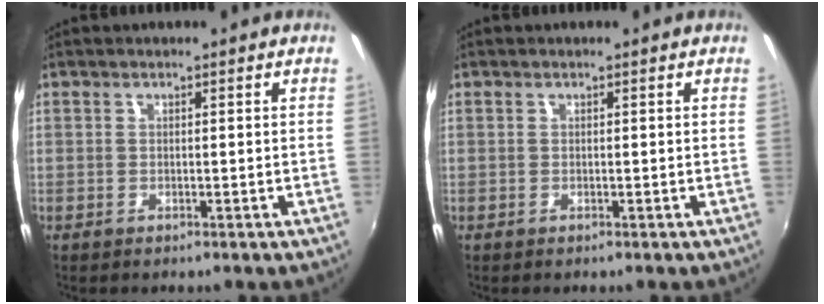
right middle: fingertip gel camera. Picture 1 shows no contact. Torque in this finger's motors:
{"motor_torque": [0.00, 0.00, 0.00, 0.00]}